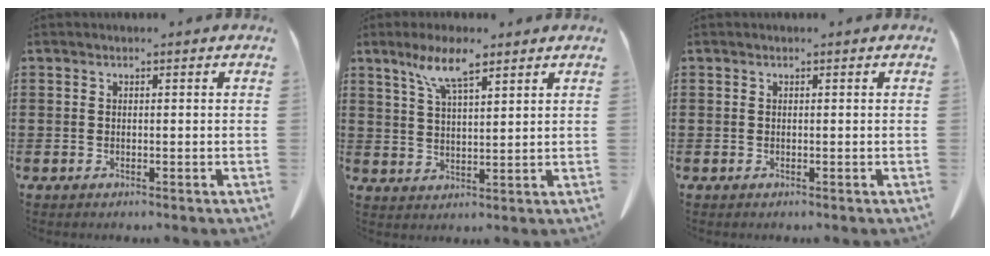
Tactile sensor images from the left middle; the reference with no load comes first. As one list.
[{"total": 7.4, "force": [4.9, 1.6, 5.3], "torque": [-0.117, -0.002, 0.085]}, {"total": 0.0}]